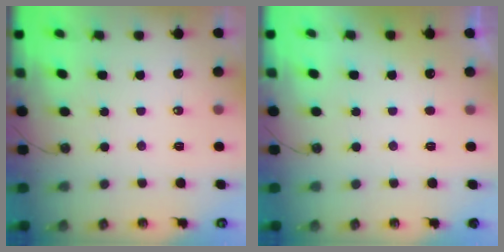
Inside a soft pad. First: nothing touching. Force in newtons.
{"total": 0.7, "press": 0.2, "slide": 0.7}